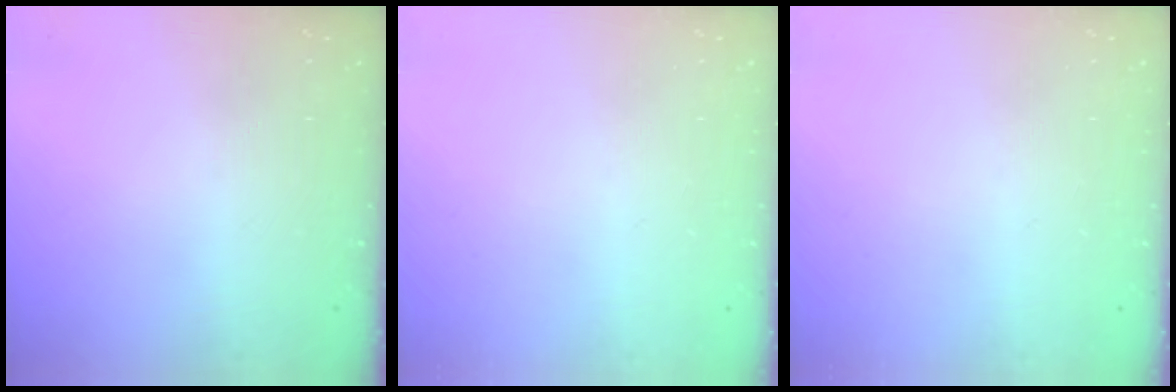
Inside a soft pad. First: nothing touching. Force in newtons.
{"total": 0.0}
{"total": 0.0}